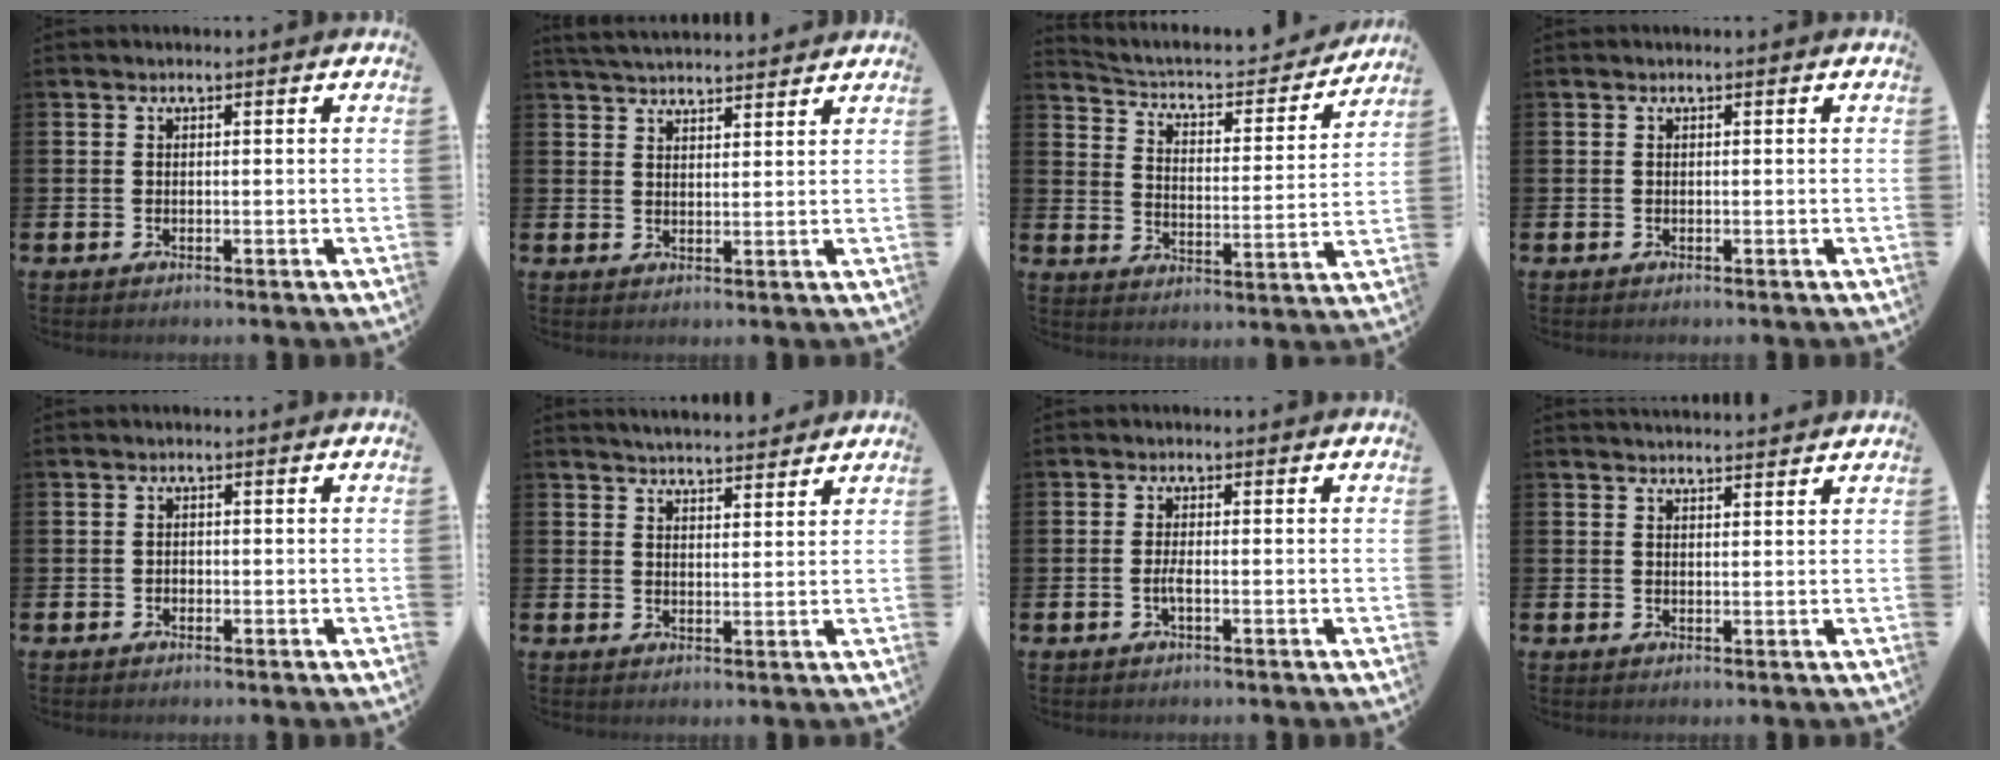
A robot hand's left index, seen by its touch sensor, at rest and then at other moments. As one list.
[{"total": 4.1, "force": [4.0, 0.3, 0.4], "torque": [-0.025, -0.014, 0.077]}, {"total": 4.9, "force": [4.4, 1.7, 1.4], "torque": [-0.057, -0.035, 0.065]}, {"total": 0.0}, {"total": 0.6, "force": [-0.4, 0.5, 0.1], "torque": [-0.006, 0.005, -0.008]}, {"total": 4.1, "force": [4.1, 0.2, 0.0], "torque": [-0.005, -0.024, 0.074]}, {"total": 1.3, "force": [-0.5, 0.2, 1.2], "torque": [-0.029, 0.002, -0.008]}, {"total": 2.5, "force": [2.5, 0.1, 0.0], "torque": [0.007, -0.016, 0.042]}]